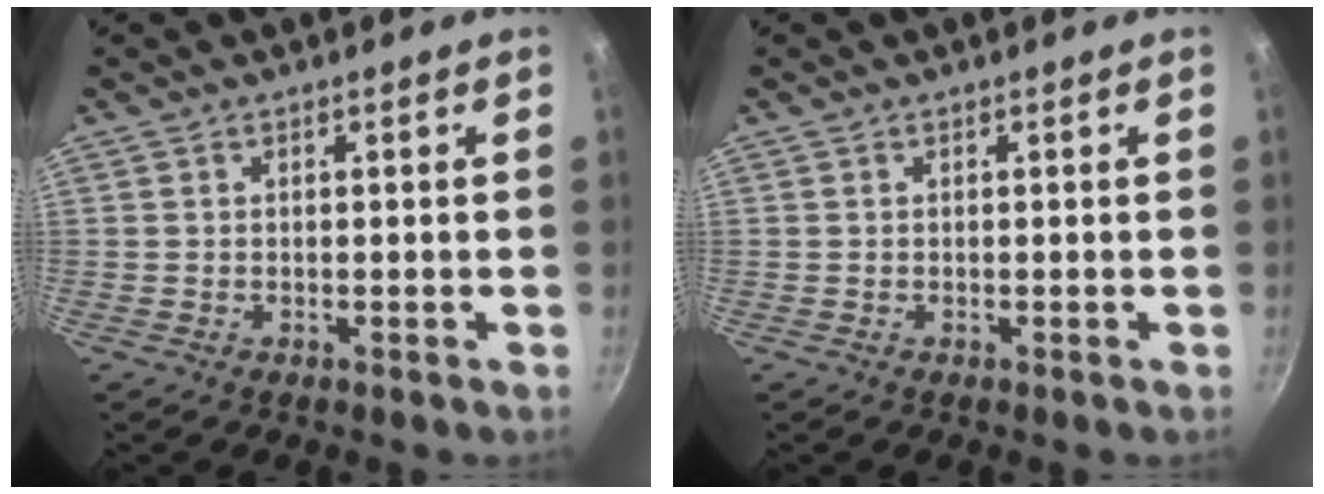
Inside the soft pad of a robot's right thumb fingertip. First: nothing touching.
{"total": 0.0}